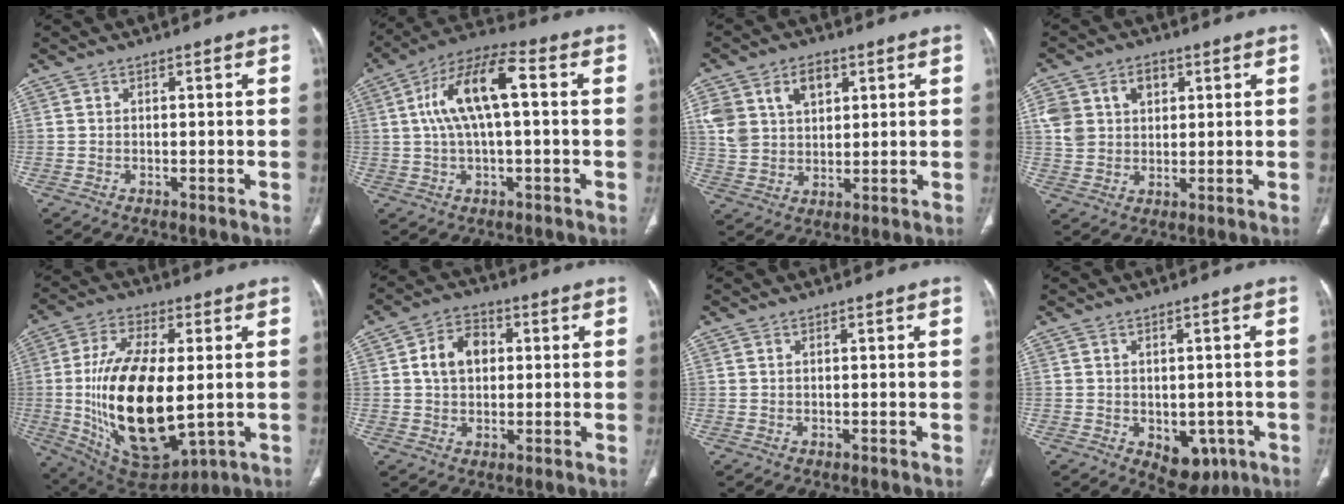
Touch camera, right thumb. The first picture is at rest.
{"total": 13.3, "force": [1.9, 5.0, 12.1], "torque": [-0.239, 0.037, 0.030]}
{"total": 11.2, "force": [4.5, 7.8, 6.7], "torque": [-0.105, -0.005, 0.092]}
{"total": 9.8, "force": [3.4, 7.6, 5.2], "torque": [-0.077, -0.002, 0.069]}
{"total": 23.4, "force": [-1.0, 10.8, 20.7], "torque": [-0.391, -0.019, 0.004]}
{"total": 8.1, "force": [1.4, 5.9, 5.4], "torque": [-0.073, 0.011, 0.020]}
{"total": 0.0}
{"total": 7.4, "force": [-2.4, 4.9, 5.1], "torque": [-0.034, 0.006, -0.015]}